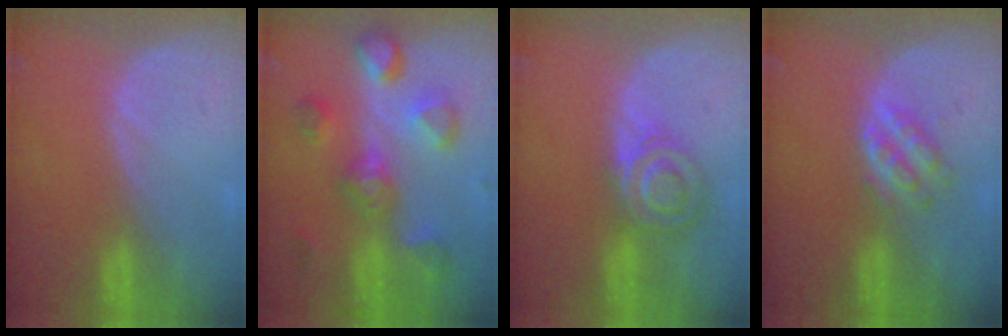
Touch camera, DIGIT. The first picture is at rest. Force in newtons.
{"total": 8.7, "press": 8.7, "slide": 0.2}
{"total": 5.9, "press": 5.8, "slide": 0.8}
{"total": 4.1, "press": 4.1, "slide": 0.4}